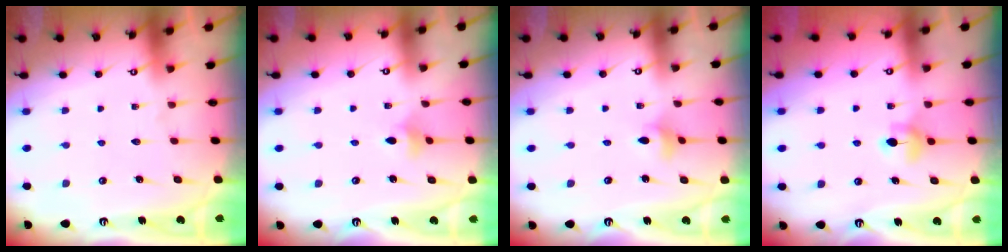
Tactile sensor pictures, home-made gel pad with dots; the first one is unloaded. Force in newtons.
{"total": 3.4, "press": 3.4, "slide": 0.7}
{"total": 2.4, "press": 2.4, "slide": 0.4}
{"total": 5.7, "press": 5.6, "slide": 0.6}